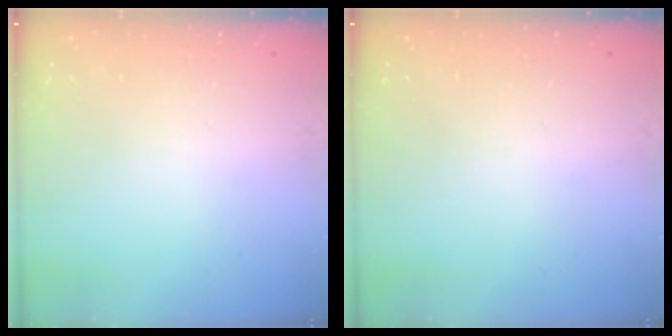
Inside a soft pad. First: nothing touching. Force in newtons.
{"total": 0.0}